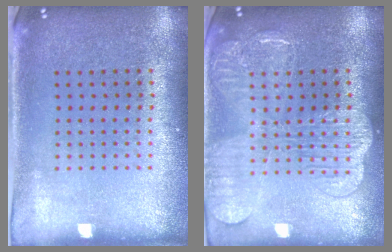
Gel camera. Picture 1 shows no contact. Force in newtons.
{"total": 4.0, "press": 3.9, "slide": 0.6}